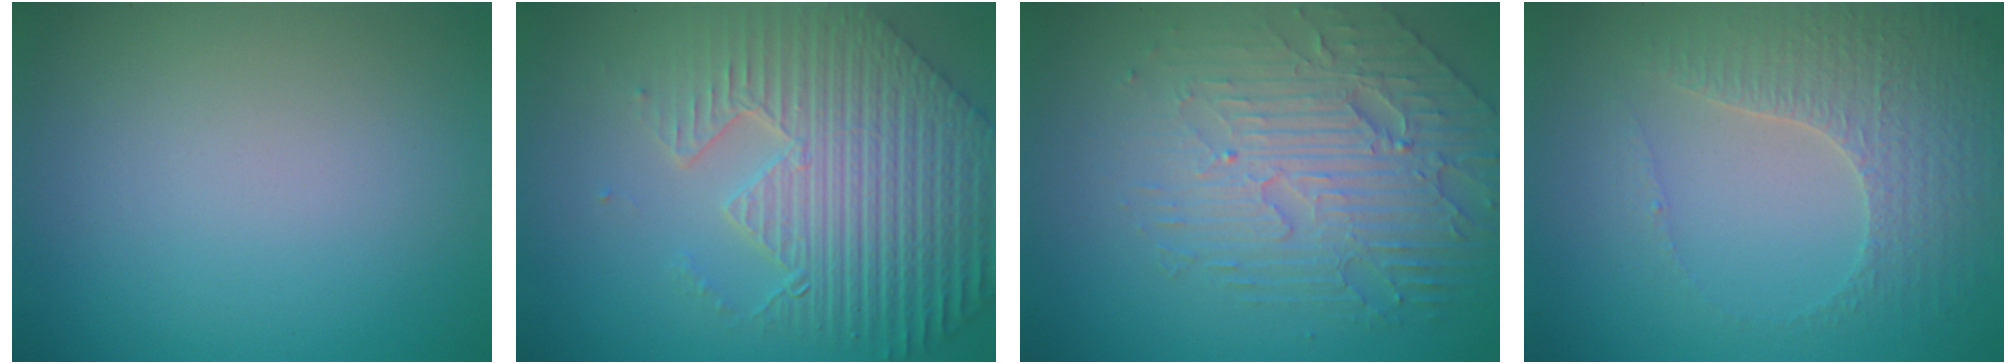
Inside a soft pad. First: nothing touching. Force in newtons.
{"total": 9.2, "press": 6.5, "slide": 6.5}
{"total": 5.9, "press": 4.5, "slide": 3.8}
{"total": 3.3, "press": 3.2, "slide": 0.8}